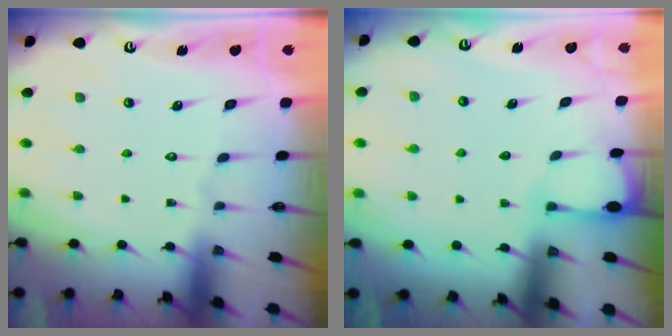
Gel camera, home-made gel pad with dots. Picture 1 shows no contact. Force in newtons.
{"total": 2.7, "press": 2.7, "slide": 0.3}